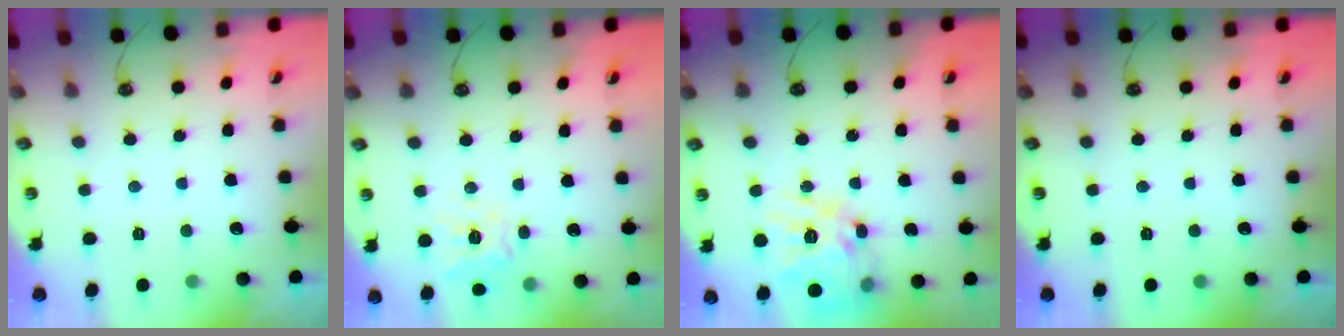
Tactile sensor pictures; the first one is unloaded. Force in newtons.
{"total": 12.1, "press": 11.9, "slide": 1.6}
{"total": 18.2, "press": 18.1, "slide": 1.6}
{"total": 0.0}